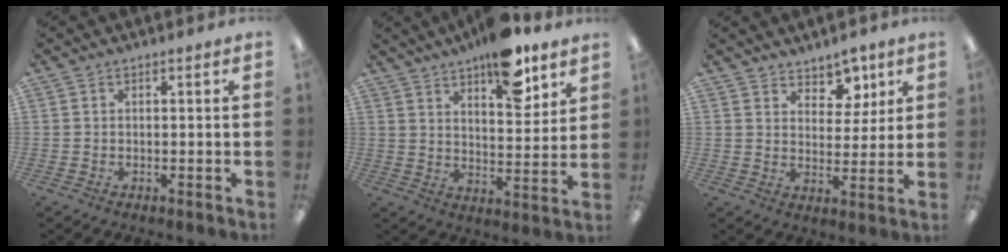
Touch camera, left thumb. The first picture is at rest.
{"total": 13.4, "force": [9.5, 5.2, 7.9], "torque": [-0.107, -0.052, 0.161]}
{"total": 6.8, "force": [5.3, 4.0, 1.3], "torque": [-0.010, -0.033, 0.094]}